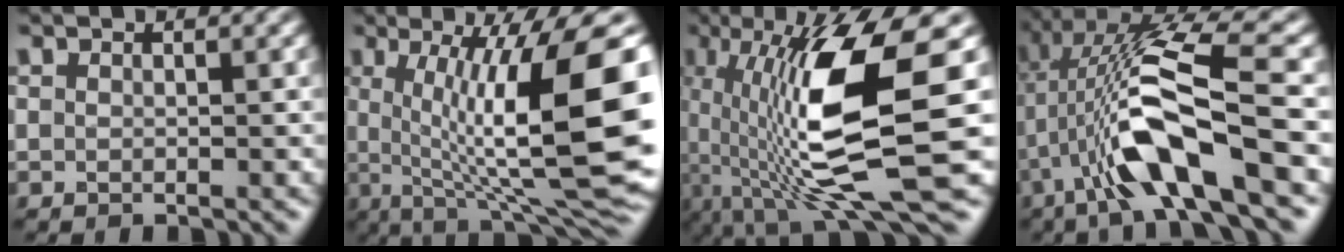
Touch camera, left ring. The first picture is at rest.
{"total": 14.9, "force": [1.1, 3.5, 14.4], "torque": [-0.195, 0.003, 0.020]}
{"total": 13.3, "force": [-0.5, 3.4, 12.9], "torque": [-0.226, -0.004, -0.008]}
{"total": 10.5, "force": [-2.4, 2.7, 9.8], "torque": [-0.198, 0.016, -0.052]}